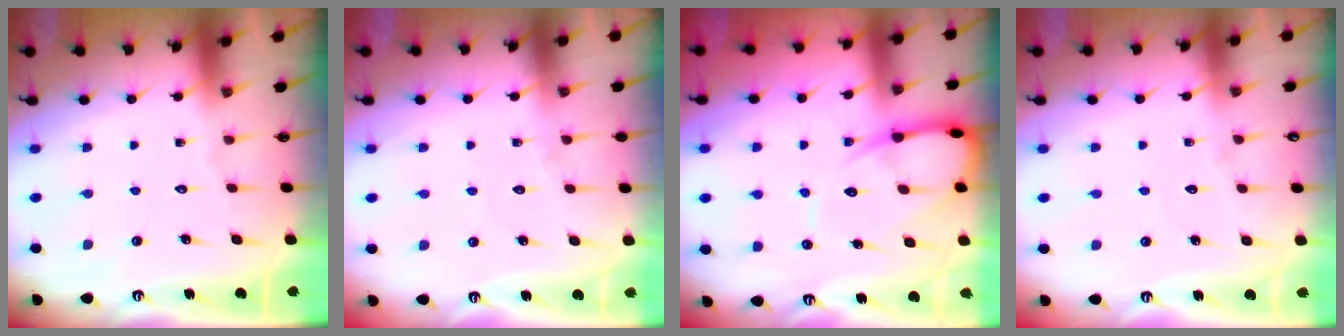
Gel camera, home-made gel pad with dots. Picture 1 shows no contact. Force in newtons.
{"total": 3.2, "press": 3.2, "slide": 0.3}
{"total": 10.2, "press": 10.2, "slide": 1.1}
{"total": 2.0, "press": 2.0, "slide": 0.2}